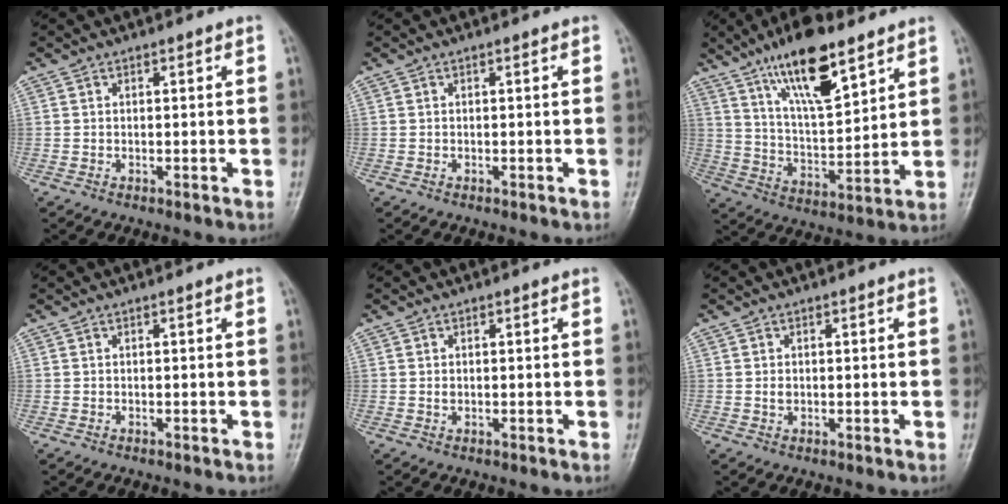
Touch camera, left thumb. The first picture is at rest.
{"total": 0.0}
{"total": 16.1, "force": [10.1, 5.2, 11.4], "torque": [-0.174, -0.051, 0.186]}
{"total": 0.0}
{"total": 0.7, "force": [0.1, 0.6, 0.4], "torque": [-0.005, 0.000, 0.003]}
{"total": 1.0, "force": [0.0, 0.8, 0.6], "torque": [-0.009, 0.000, 0.003]}